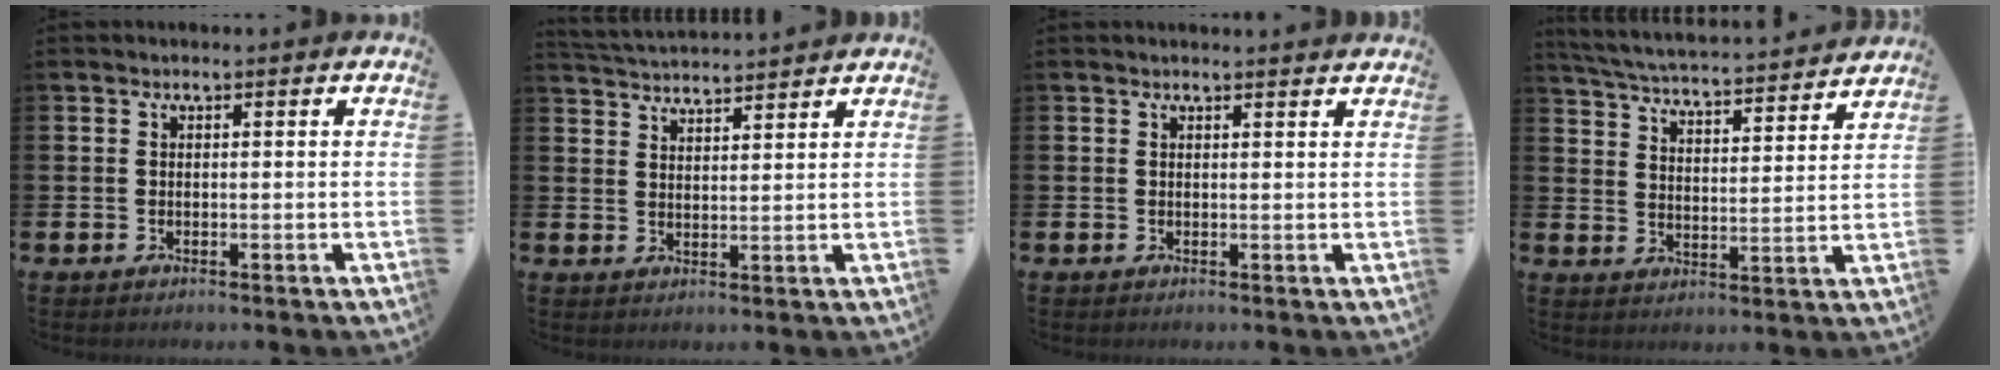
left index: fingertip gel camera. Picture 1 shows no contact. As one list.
[{"total": 3.8, "force": [3.8, 0.1, -0.1], "torque": [-0.017, -0.021, 0.070]}, {"total": 0.9, "force": [0.9, -0.1, 0.2], "torque": [0.005, -0.005, 0.015]}, {"total": 5.0, "force": [4.9, 0.2, 1.1], "torque": [-0.047, -0.046, 0.080]}]